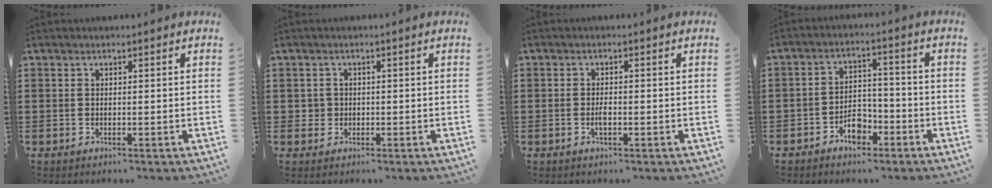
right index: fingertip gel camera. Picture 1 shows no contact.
{"total": 1.8, "force": [-0.1, 1.8, 0.2], "torque": [-0.010, 0.008, -0.005]}
{"total": 1.7, "force": [-0.4, 0.5, 1.5], "torque": [-0.030, 0.001, -0.006]}
{"total": 4.7, "force": [-3.1, 2.4, 2.4], "torque": [-0.042, 0.008, -0.056]}